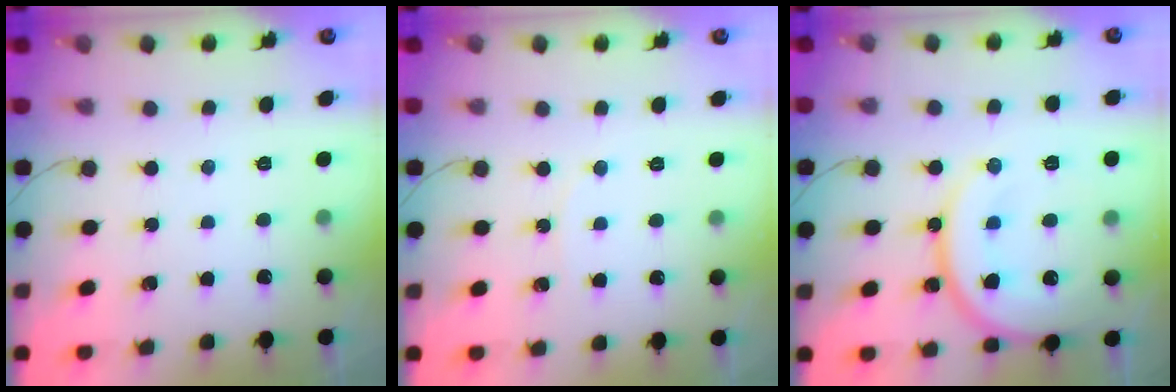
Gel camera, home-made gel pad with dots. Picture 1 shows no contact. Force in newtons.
{"total": 4.4, "press": 3.7, "slide": 2.5}
{"total": 15.7, "press": 15.6, "slide": 1.5}